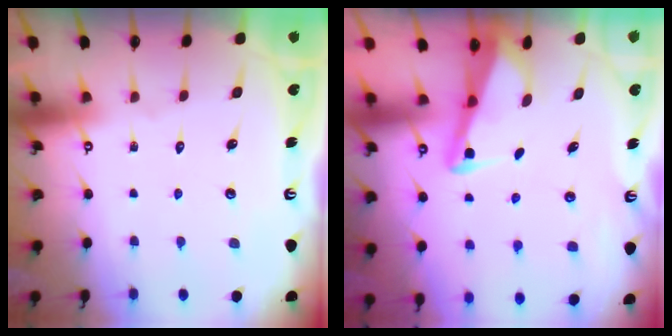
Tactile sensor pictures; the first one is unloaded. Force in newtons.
{"total": 3.0, "press": 3.0, "slide": 0.3}